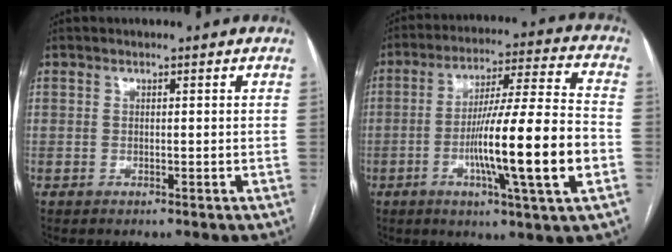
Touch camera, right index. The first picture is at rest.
{"total": 17.7, "force": [-4.5, -0.3, 17.1], "torque": [-0.290, -0.006, -0.077]}